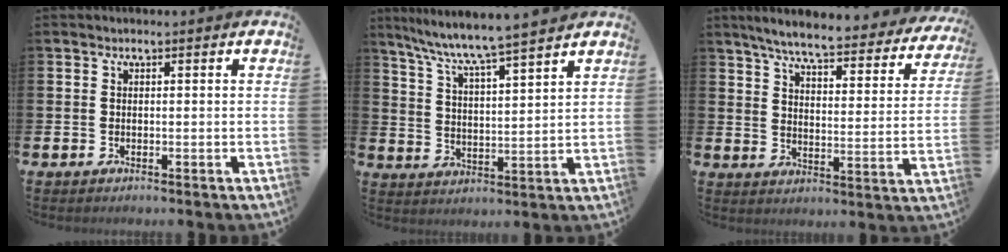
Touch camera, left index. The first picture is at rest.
{"total": 7.2, "force": [6.8, -0.5, 2.3], "torque": [-0.075, -0.045, 0.117]}
{"total": 6.4, "force": [5.8, 0.4, 2.6], "torque": [-0.073, -0.044, 0.093]}